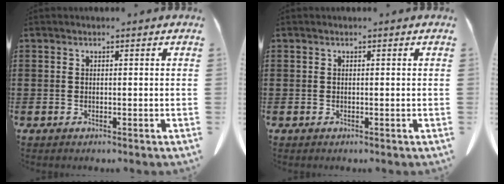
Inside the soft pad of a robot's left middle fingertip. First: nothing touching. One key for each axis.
{"total": 0.0}